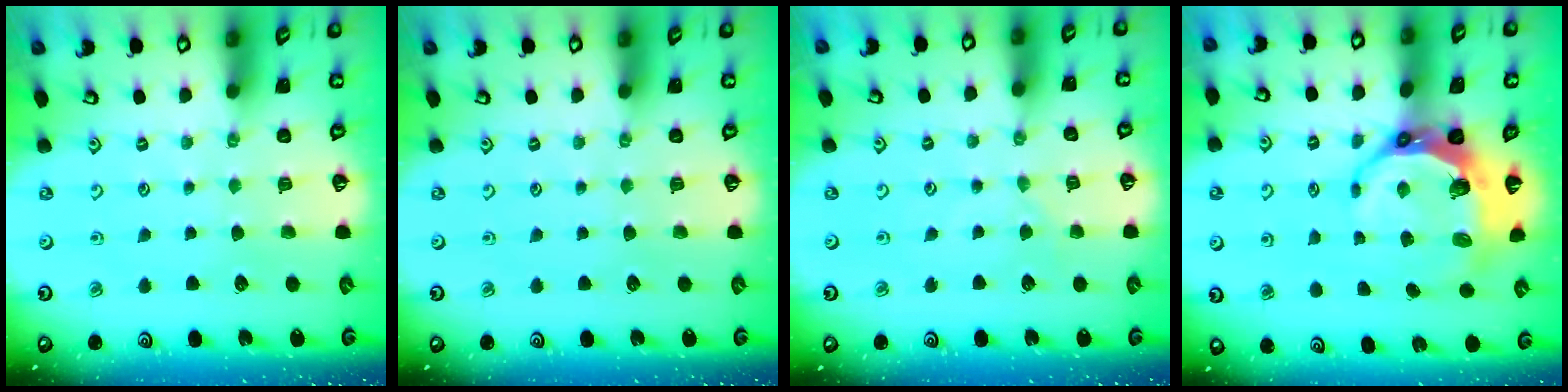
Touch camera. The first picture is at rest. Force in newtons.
{"total": 0.0}
{"total": 0.0}
{"total": 10.3, "press": 9.1, "slide": 4.7}